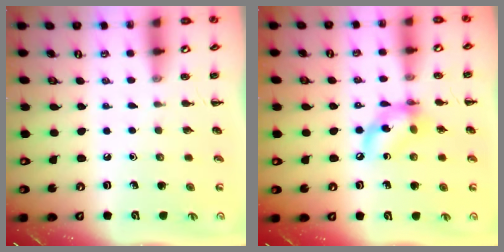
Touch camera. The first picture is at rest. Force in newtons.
{"total": 10.9, "press": 10.6, "slide": 2.1}